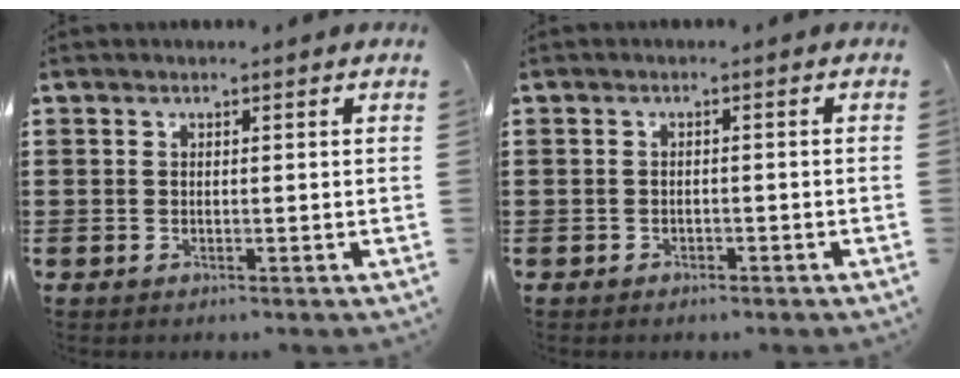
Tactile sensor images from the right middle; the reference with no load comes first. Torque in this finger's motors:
{"motor_torque": [-0.26, -0.18, -0.03, -0.01]}